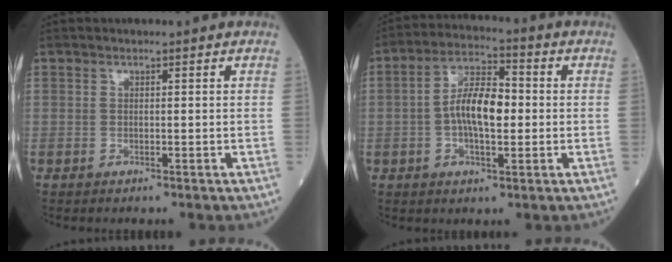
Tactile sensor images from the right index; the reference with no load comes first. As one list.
[{"total": 8.9, "force": [-0.4, 3.3, 8.2], "torque": [-0.161, 0.013, -0.013]}]